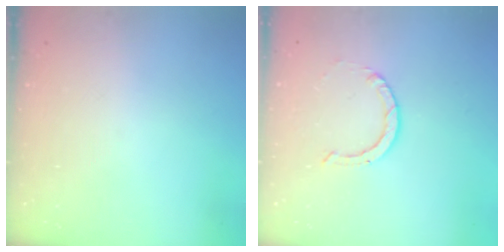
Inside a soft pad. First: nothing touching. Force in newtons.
{"total": 2.0, "press": 2.0, "slide": 0.2}